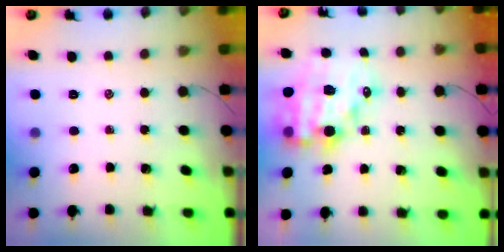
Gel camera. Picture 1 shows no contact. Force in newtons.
{"total": 15.3, "press": 14.9, "slide": 3.5}